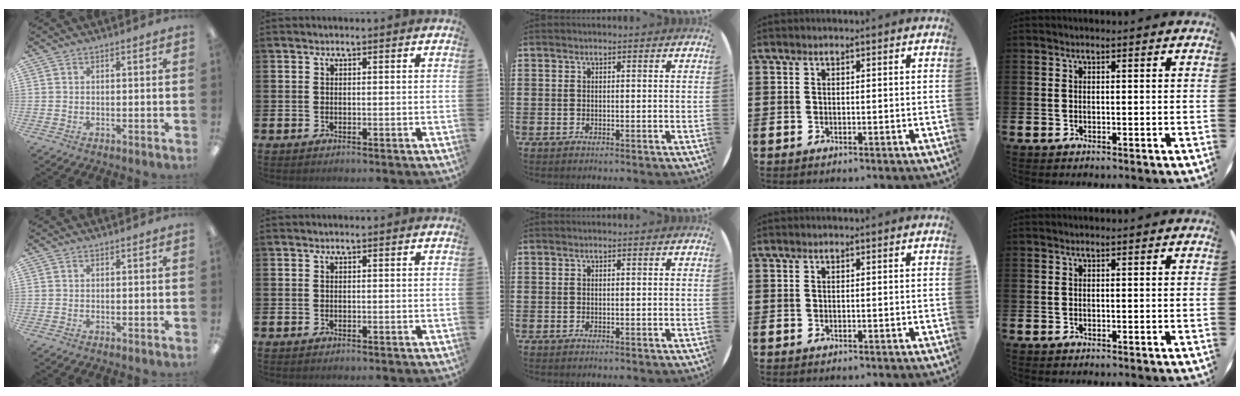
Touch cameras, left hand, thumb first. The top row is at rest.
{}